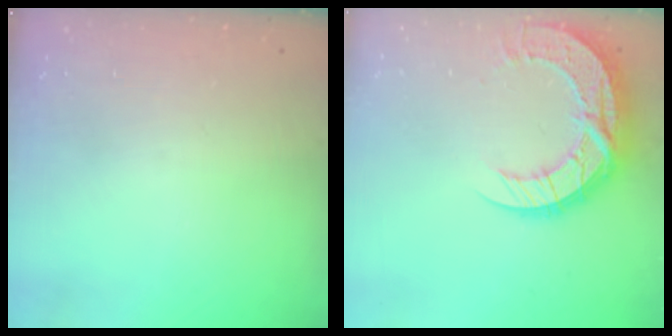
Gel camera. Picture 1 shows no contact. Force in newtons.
{"total": 15.6, "press": 15.6, "slide": 1.1}